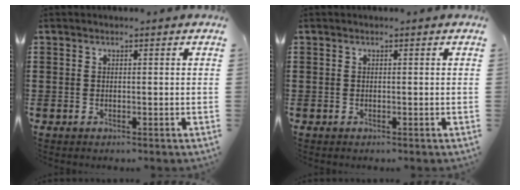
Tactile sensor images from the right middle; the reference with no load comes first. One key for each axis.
{"total": 0.0}